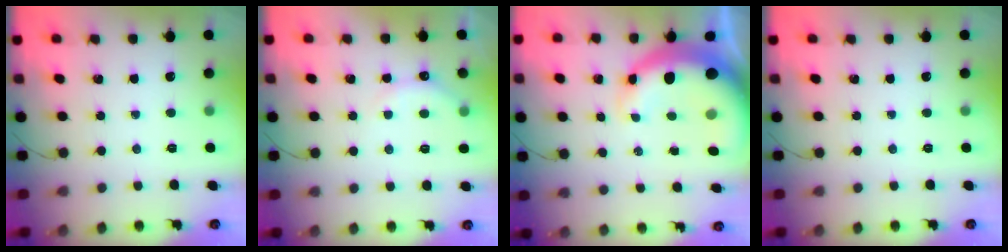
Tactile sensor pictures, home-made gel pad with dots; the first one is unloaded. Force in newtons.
{"total": 6.2, "press": 6.1, "slide": 1.1}
{"total": 9.7, "press": 9.4, "slide": 2.6}
{"total": 0.0}